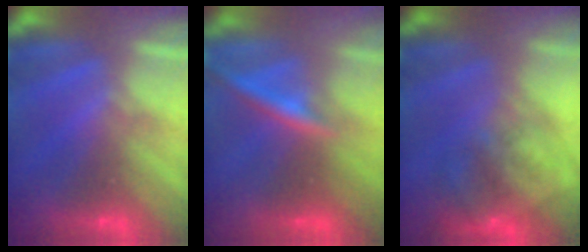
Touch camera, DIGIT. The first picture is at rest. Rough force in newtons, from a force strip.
{"total": 2.4}
{"total": 7.6}